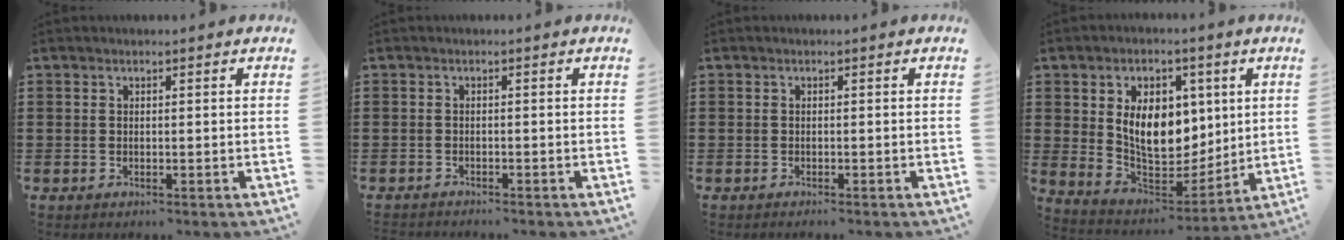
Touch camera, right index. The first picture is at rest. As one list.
[{"total": 1.2, "force": [-1.2, -0.1, -0.1], "torque": [0.000, 0.000, -0.024]}, {"total": 0.6, "force": [-0.6, -0.2, 0.1], "torque": [-0.003, -0.004, -0.012]}, {"total": 10.2, "force": [2.2, 7.1, 7.1], "torque": [-0.131, 0.006, 0.038]}]